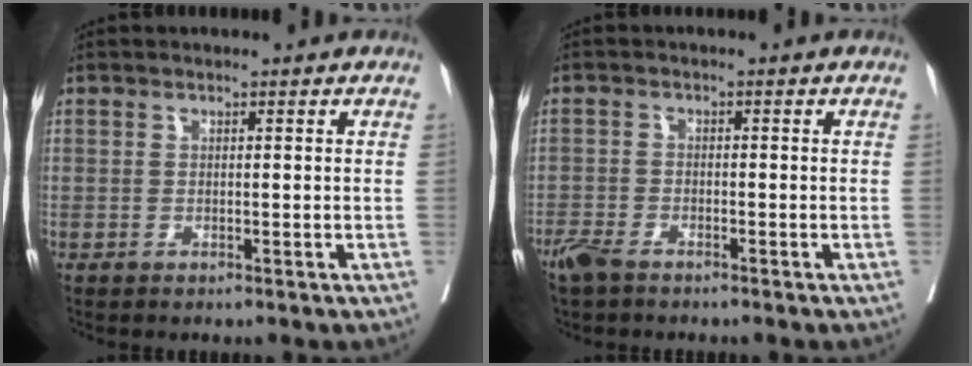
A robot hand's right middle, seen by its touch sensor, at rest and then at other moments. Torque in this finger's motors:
{"motor_torque": [0.17, -0.15, 0.15, 0.08]}